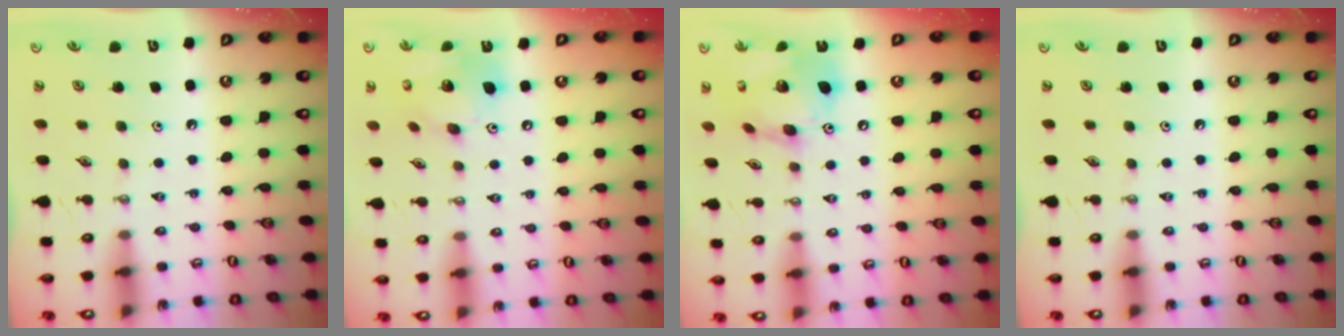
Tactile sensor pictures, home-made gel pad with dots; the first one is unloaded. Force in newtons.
{"total": 17.3, "press": 16.9, "slide": 3.6}
{"total": 17.0, "press": 16.9, "slide": 1.9}
{"total": 0.0}